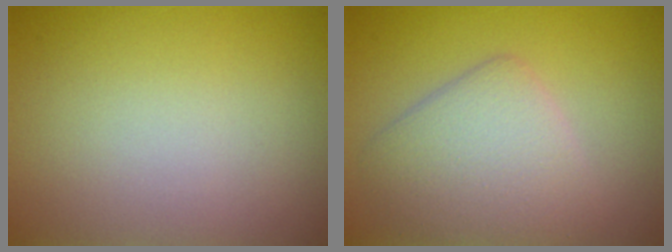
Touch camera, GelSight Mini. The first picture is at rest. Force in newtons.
{"total": 4.8, "press": 4.8, "slide": 0.1}